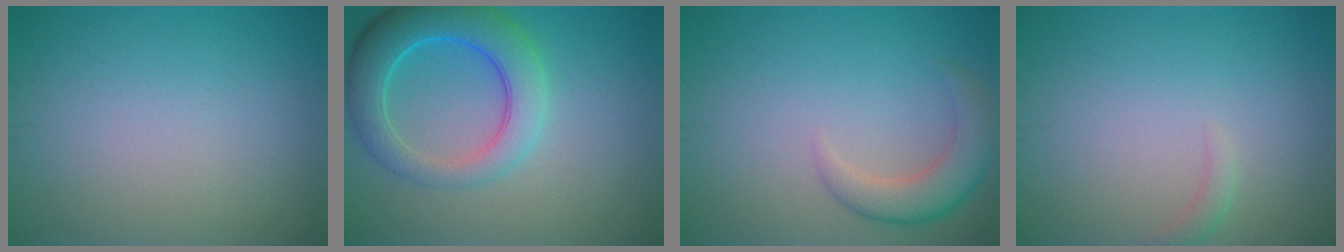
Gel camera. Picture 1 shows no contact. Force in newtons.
{"total": 6.6, "press": 6.6, "slide": 0.3}
{"total": 3.7, "press": 3.7, "slide": 0.4}
{"total": 1.0, "press": 0.9, "slide": 0.2}